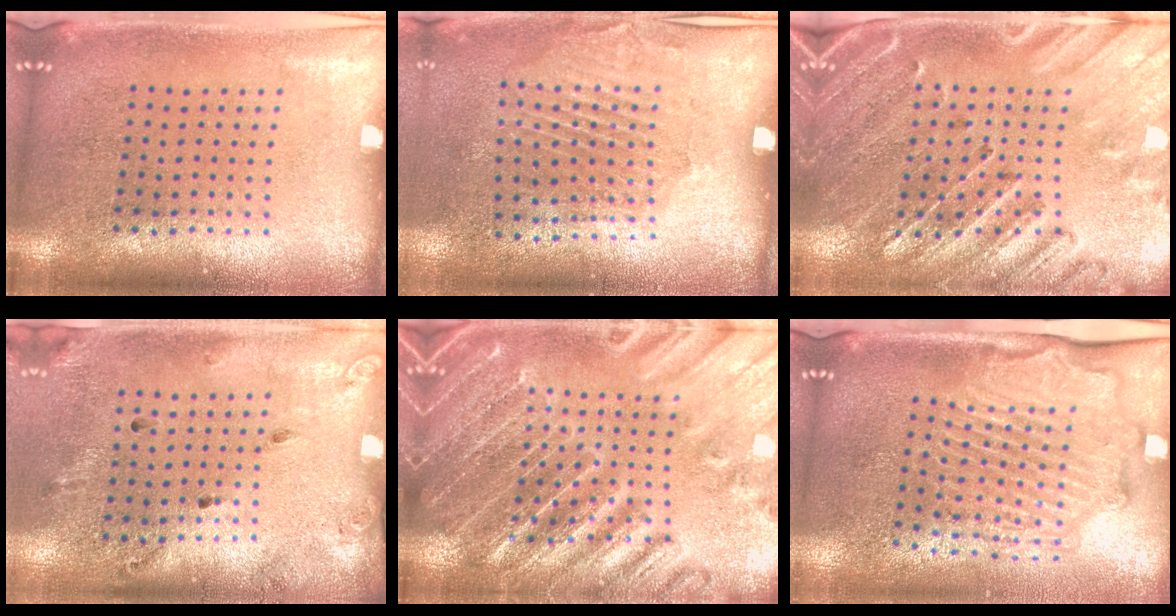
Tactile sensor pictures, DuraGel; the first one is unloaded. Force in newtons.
{"total": 1.9, "press": 1.2, "slide": 1.6}
{"total": 2.9, "press": 2.7, "slide": 0.9}
{"total": 1.8, "press": 1.2, "slide": 1.4}
{"total": 3.6, "press": 3.4, "slide": 0.9}
{"total": 2.2, "press": 2.2, "slide": 0.2}